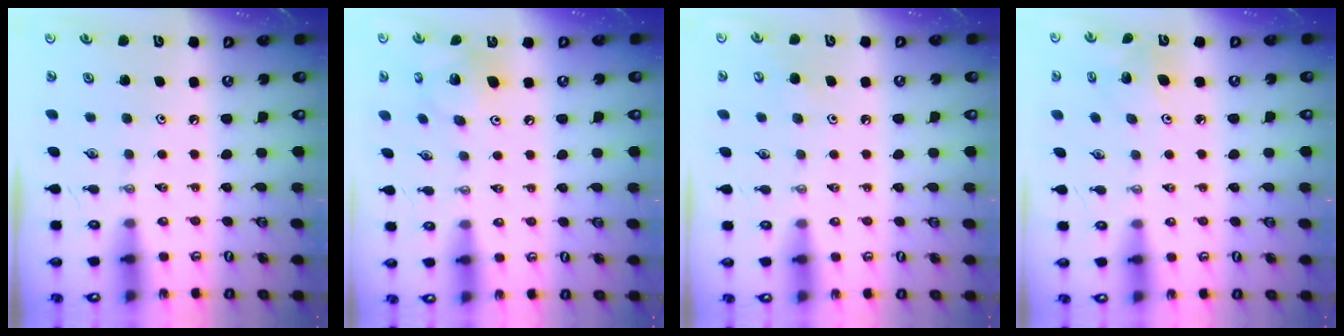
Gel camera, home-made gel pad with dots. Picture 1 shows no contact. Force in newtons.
{"total": 13.4, "press": 13.0, "slide": 3.0}
{"total": 4.8, "press": 4.8, "slide": 0.8}
{"total": 4.3, "press": 3.9, "slide": 1.8}